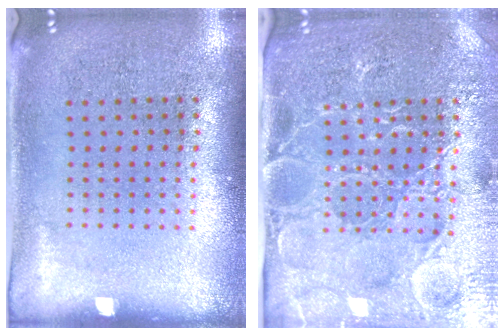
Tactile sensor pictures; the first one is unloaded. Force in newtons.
{"total": 4.8, "press": 4.5, "slide": 1.7}